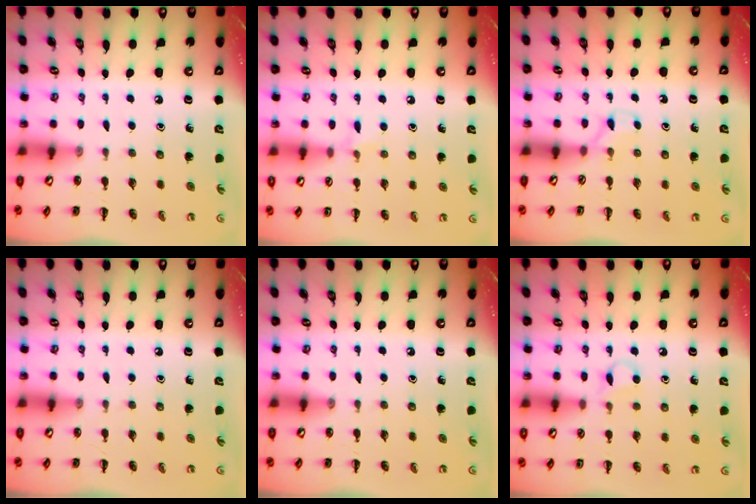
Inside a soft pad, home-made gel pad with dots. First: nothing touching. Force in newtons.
{"total": 4.8, "press": 4.5, "slide": 1.7}
{"total": 2.5, "press": 2.3, "slide": 1.0}
{"total": 0.0}
{"total": 0.0}
{"total": 3.7, "press": 3.5, "slide": 1.1}